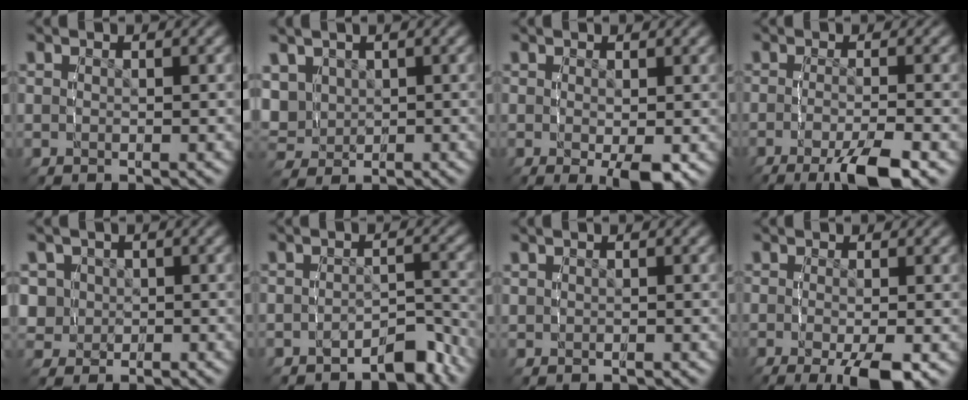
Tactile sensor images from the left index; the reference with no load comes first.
{"total": 4.7, "force": [1.3, 4.0, 2.3], "torque": [-0.072, -0.011, 0.023]}
{"total": 2.1, "force": [-0.4, 0.1, 2.1], "torque": [-0.025, -0.012, -0.006]}
{"total": 5.2, "force": [-3.3, 1.1, 3.9], "torque": [-0.067, -0.010, -0.049]}
{"total": 5.4, "force": [0.2, 5.0, 1.9], "torque": [-0.072, -0.008, -0.006]}
{"total": 3.0, "force": [-2.5, 1.3, 1.0], "torque": [-0.021, 0.001, -0.047]}
{"total": 0.8, "force": [0.3, -0.6, -0.3], "torque": [0.005, 0.006, 0.007]}
{"total": 3.9, "force": [-2.0, 0.7, 3.3], "torque": [-0.053, -0.017, -0.026]}